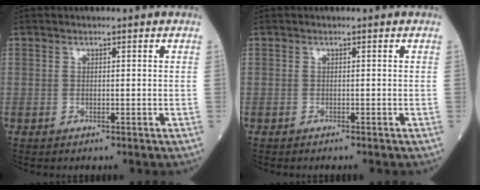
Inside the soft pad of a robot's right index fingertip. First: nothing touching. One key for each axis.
{"total": 0.7, "fx": -0.6, "fy": 0.0, "fz": 0.2, "tx": -0.005, "ty": -0.001, "tz": -0.010}